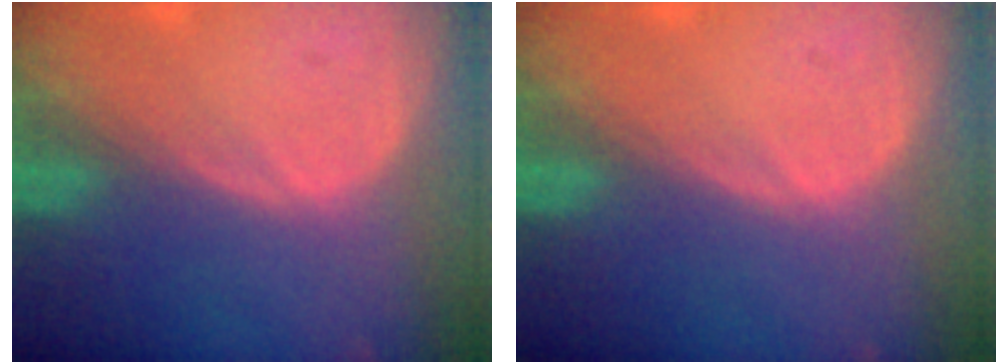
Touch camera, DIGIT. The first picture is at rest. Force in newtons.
{"total": 0.0}